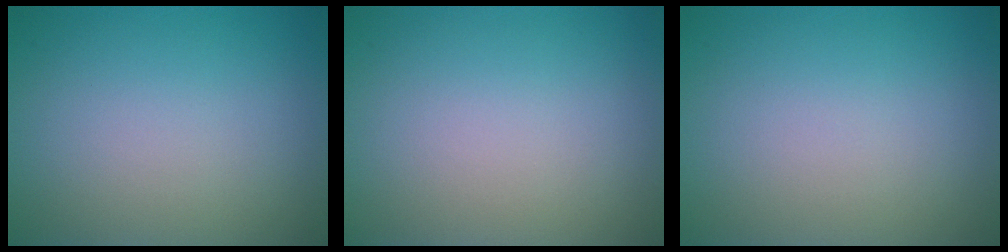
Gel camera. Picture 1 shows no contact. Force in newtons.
{"total": 0.0}
{"total": 0.0}